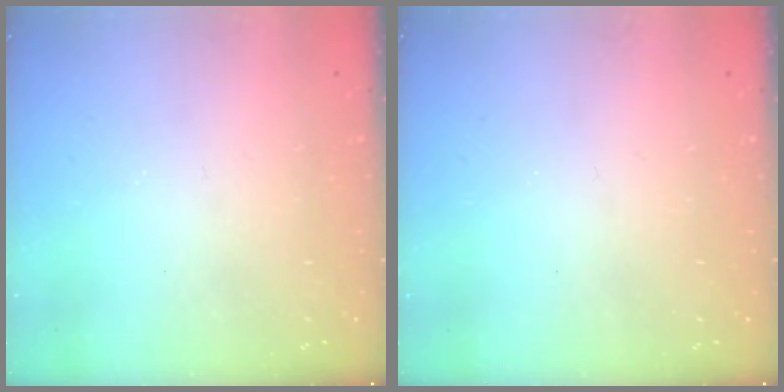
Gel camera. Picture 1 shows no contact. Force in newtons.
{"total": 0.0}